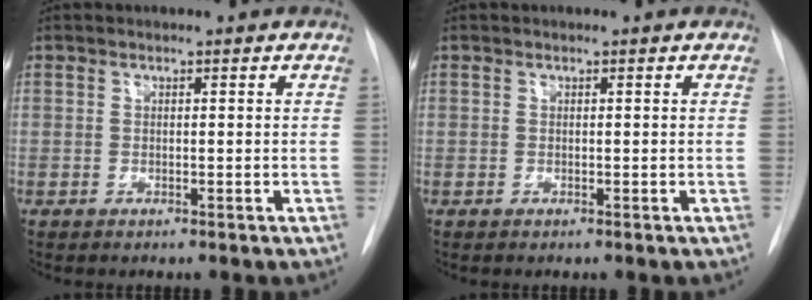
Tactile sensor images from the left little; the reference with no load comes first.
{"total": 0.0}